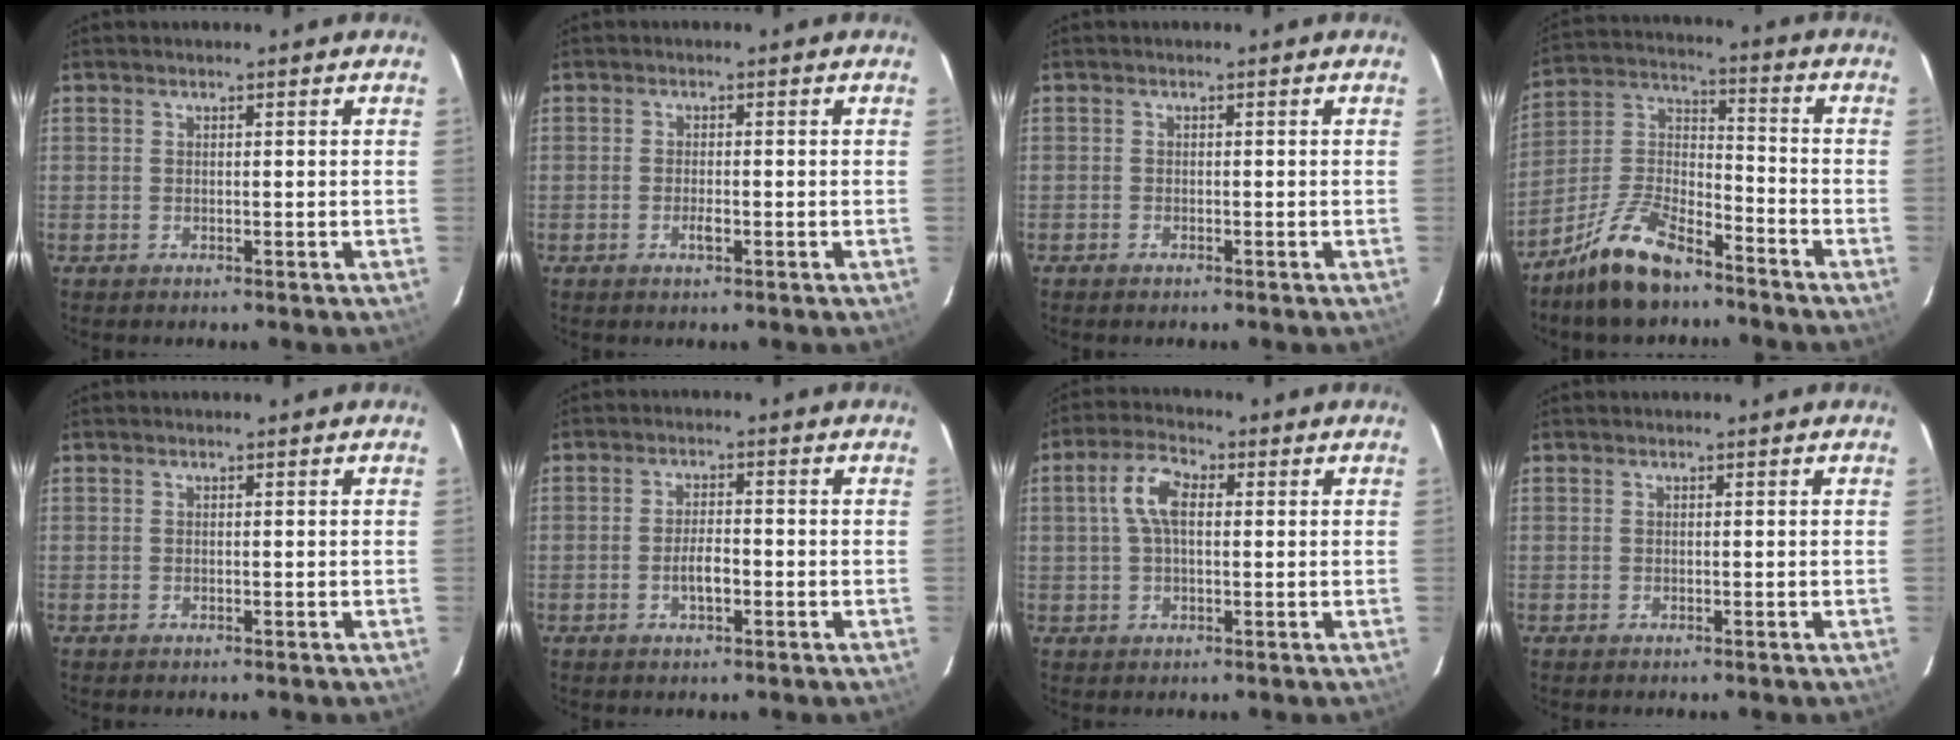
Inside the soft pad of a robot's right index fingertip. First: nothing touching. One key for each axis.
{"total": 2.0, "fx": -0.9, "fy": 0.7, "fz": 1.6, "tx": -0.032, "ty": -0.001, "tz": -0.017}
{"total": 0.8, "fx": -0.7, "fy": 0.4, "fz": 0.1, "tx": -0.004, "ty": 0.003, "tz": -0.013}
{"total": 13.4, "fx": -9.6, "fy": 4.9, "fz": 8.0, "tx": -0.175, "ty": 0.020, "tz": -0.182}
{"total": 0.0}
{"total": 3.7, "fx": -1.4, "fy": 1.4, "fz": 3.2, "tx": -0.060, "ty": 0.000, "tz": -0.021}
{"total": 6.5, "fx": 1.0, "fy": 3.3, "fz": 5.5, "tx": -0.110, "ty": 0.018, "tz": 0.019}
{"total": 0.0}